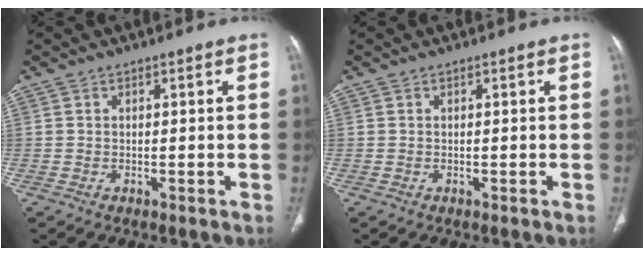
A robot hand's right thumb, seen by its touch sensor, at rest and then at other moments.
{"total": 0.0}